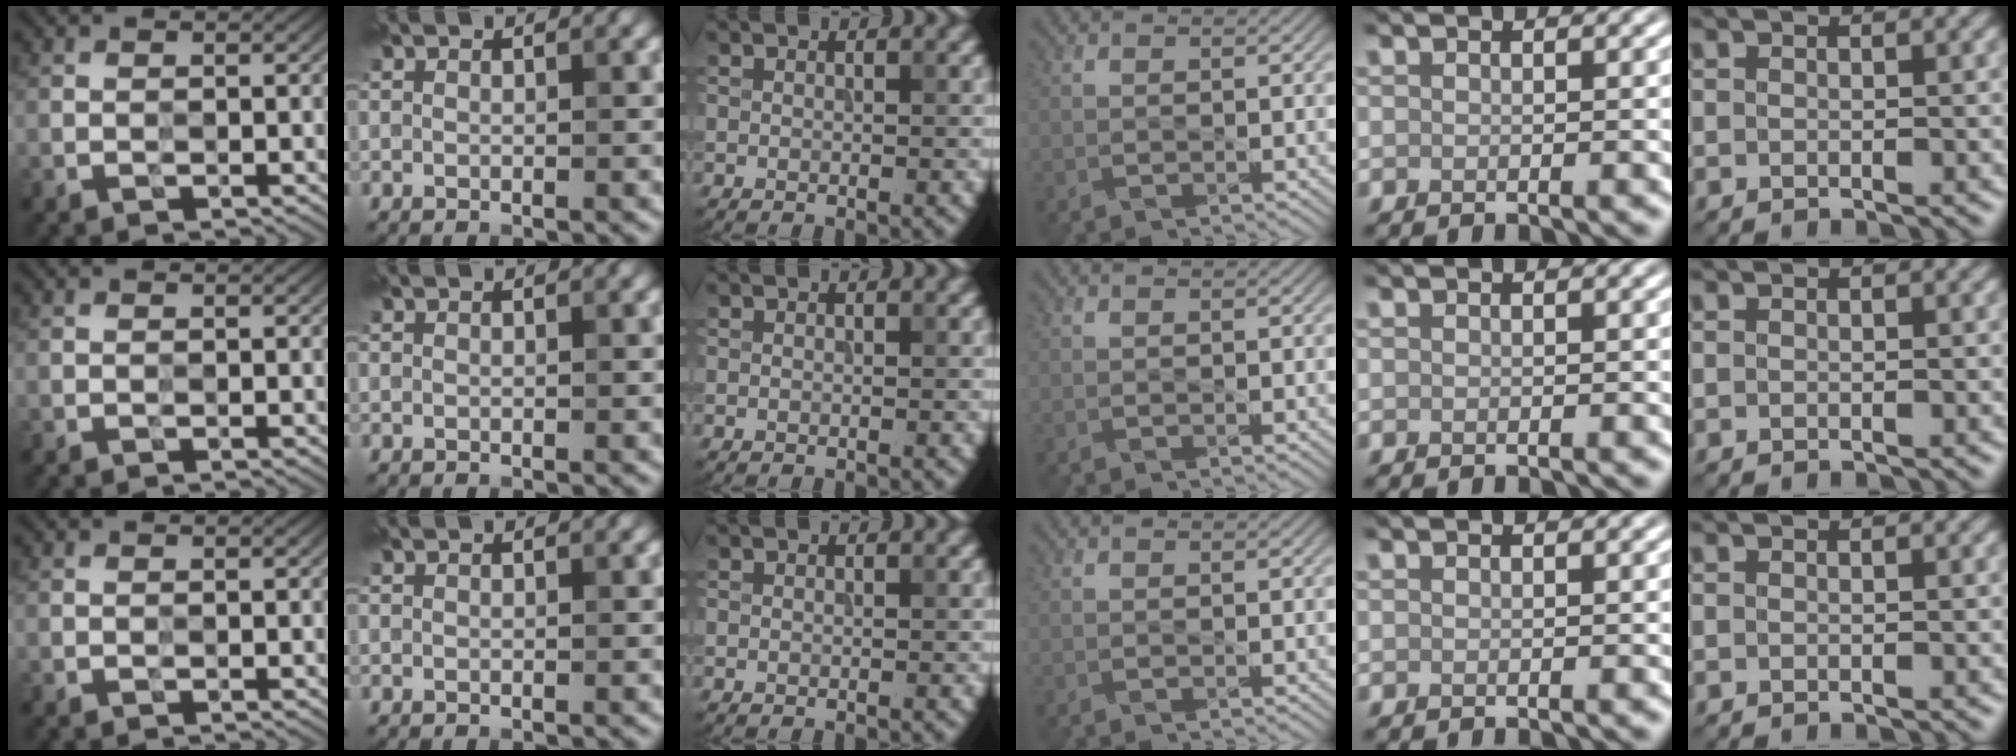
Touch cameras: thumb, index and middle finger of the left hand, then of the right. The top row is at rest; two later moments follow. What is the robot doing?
{"motion": "press", "object": "button"}